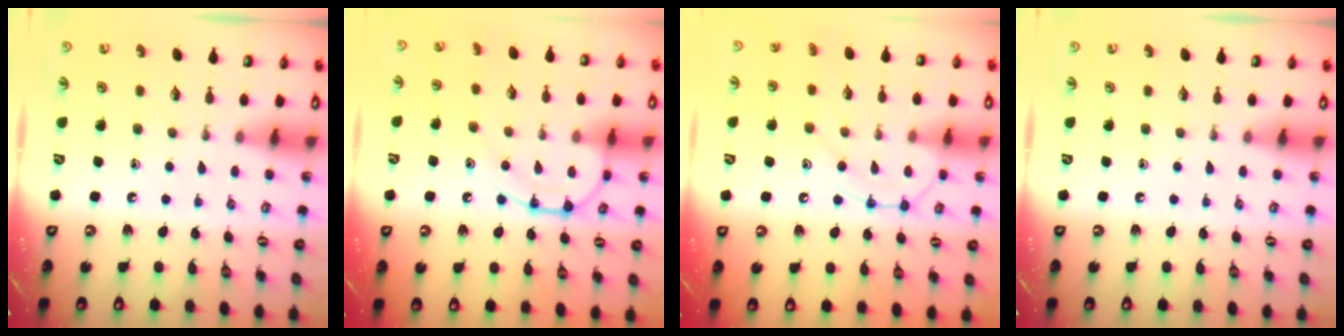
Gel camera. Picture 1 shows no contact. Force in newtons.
{"total": 12.0, "press": 12.0, "slide": 0.7}
{"total": 13.1, "press": 13.1, "slide": 1.1}
{"total": 0.0}